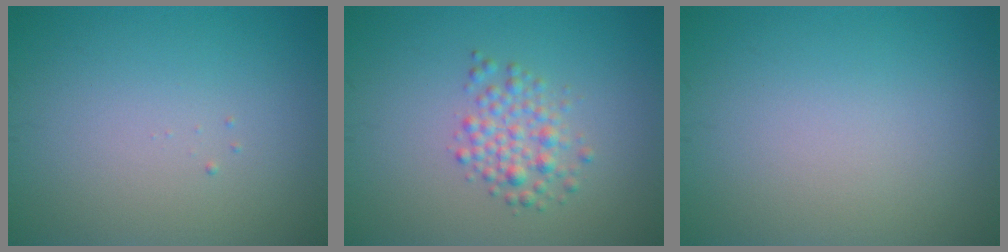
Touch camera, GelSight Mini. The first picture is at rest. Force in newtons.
{"total": 2.6, "press": 2.5, "slide": 0.0}
{"total": 0.0}